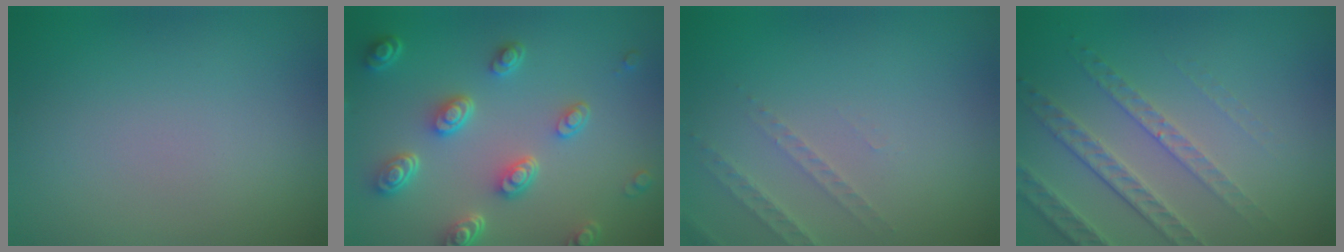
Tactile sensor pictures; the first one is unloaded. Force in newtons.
{"total": 4.8, "press": 3.5, "slide": 3.2}
{"total": 1.5, "press": 1.4, "slide": 0.4}
{"total": 3.3, "press": 2.8, "slide": 1.7}